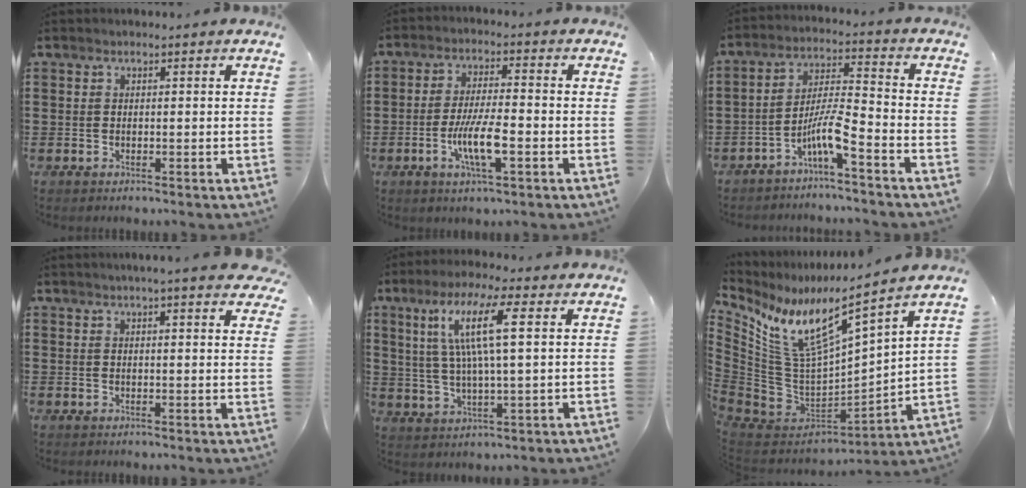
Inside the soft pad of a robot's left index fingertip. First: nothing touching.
{"total": 7.2, "force": [-2.4, 1.6, 6.6], "torque": [-0.136, -0.006, -0.047]}
{"total": 7.2, "force": [-5.0, 0.9, 5.1], "torque": [-0.109, -0.002, -0.100]}
{"total": 3.4, "force": [2.9, -0.1, 1.9], "torque": [-0.038, -0.004, 0.051]}
{"total": 10.8, "force": [3.7, 1.8, 10.0], "torque": [-0.214, 0.003, 0.055]}
{"total": 10.8, "force": [7.1, 2.4, 7.8], "torque": [-0.184, -0.059, 0.122]}